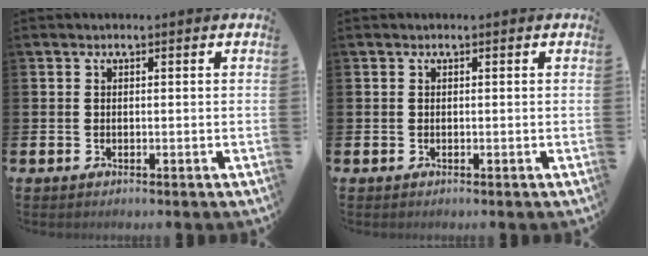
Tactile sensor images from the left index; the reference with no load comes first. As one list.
[{"total": 0.0}]